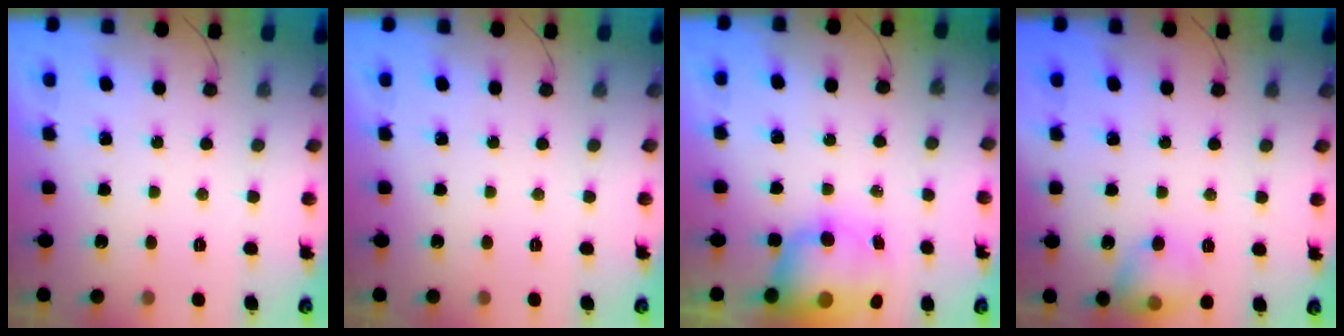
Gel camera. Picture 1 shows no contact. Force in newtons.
{"total": 0.0}
{"total": 9.8, "press": 9.6, "slide": 2.0}
{"total": 9.7, "press": 9.6, "slide": 1.4}